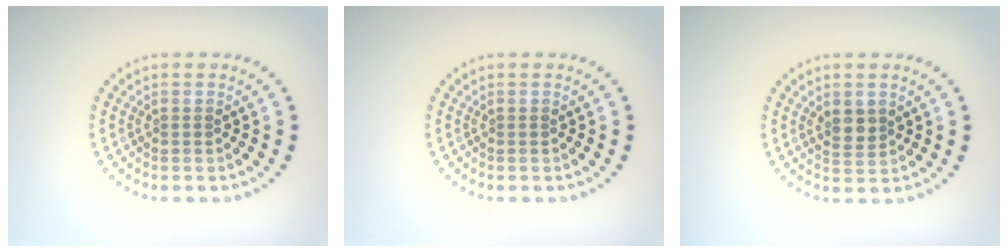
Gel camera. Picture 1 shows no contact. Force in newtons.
{"total": 0.0}
{"total": 1.9, "press": 1.7, "slide": 0.8}